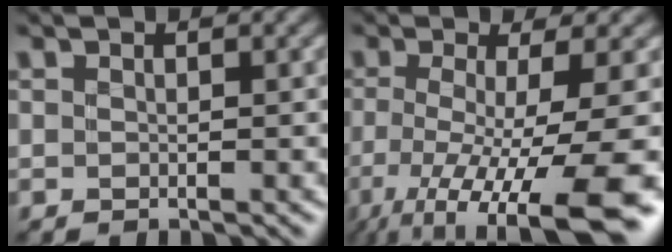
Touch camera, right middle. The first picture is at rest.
{"total": 12.6, "force": [-4.7, 3.4, 11.2], "torque": [-0.167, -0.025, -0.068]}